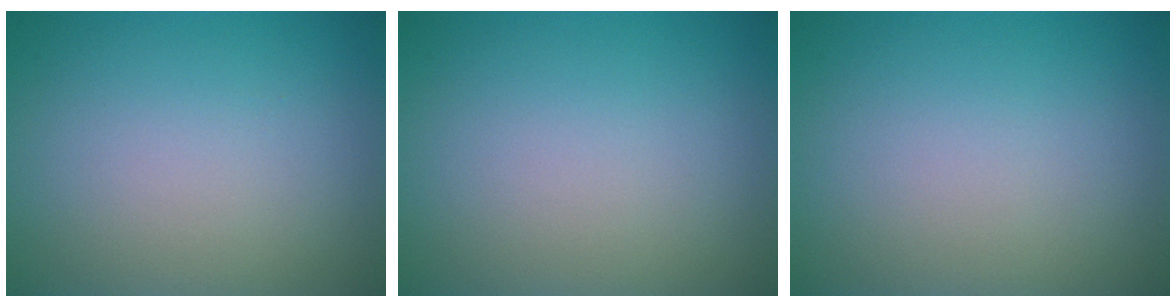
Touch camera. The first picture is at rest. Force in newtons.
{"total": 0.0}
{"total": 0.0}